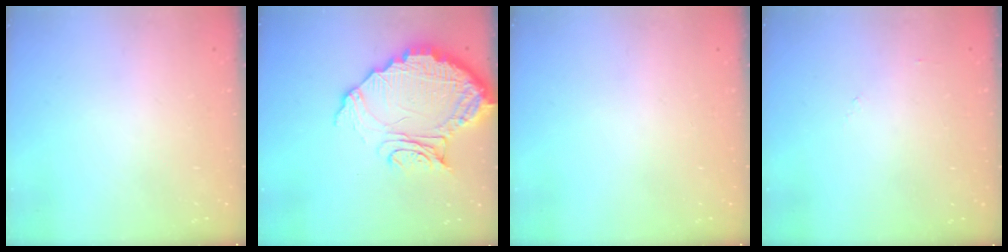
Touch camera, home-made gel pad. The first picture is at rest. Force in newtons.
{"total": 15.3, "press": 15.2, "slide": 1.5}
{"total": 0.0}
{"total": 7.1, "press": 7.1, "slide": 0.5}